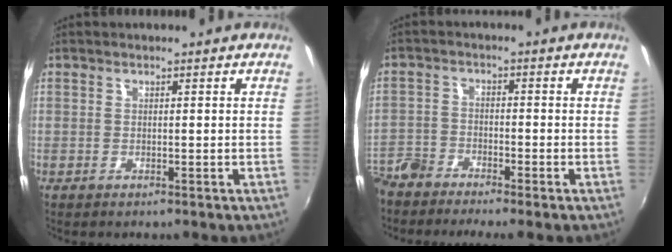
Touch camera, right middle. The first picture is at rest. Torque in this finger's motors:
{"motor_torque": [-0.16, -0.32, 0.09, 0.00]}